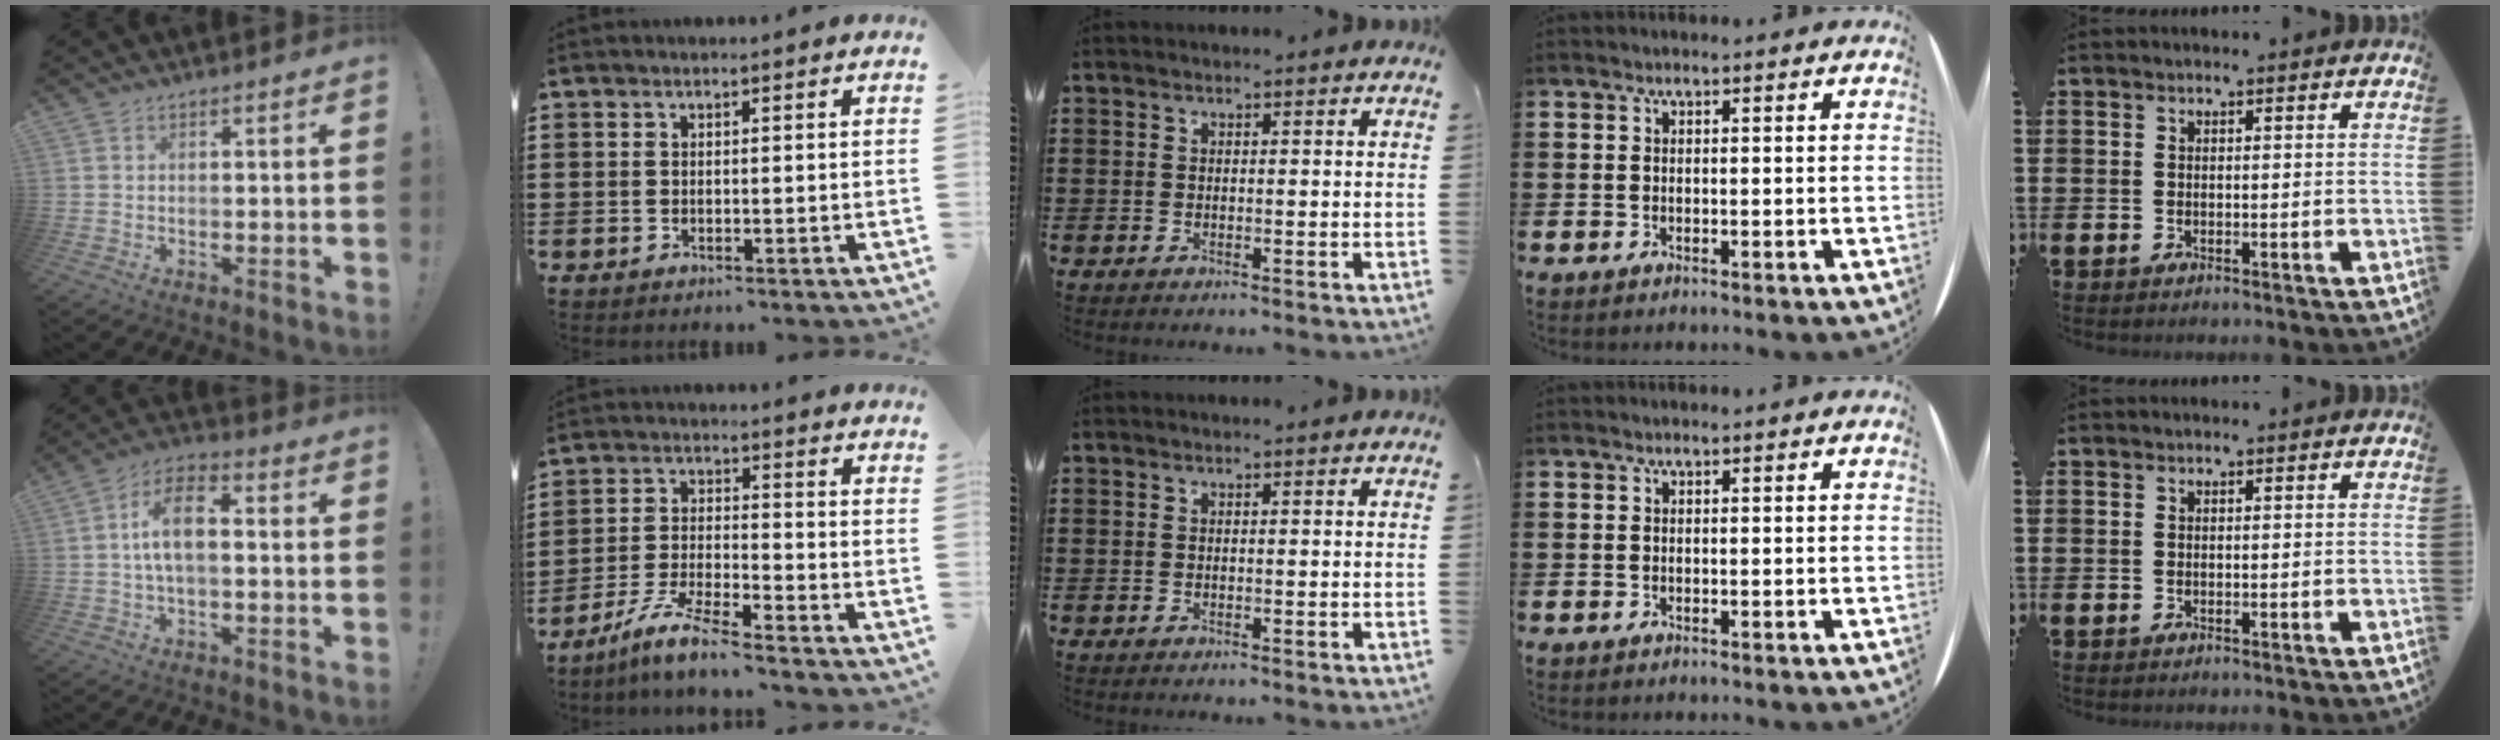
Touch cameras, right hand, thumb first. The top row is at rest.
{"thumb": {"total": 10.1, "force": [0.7, 4.7, 8.9], "torque": [-0.166, 0.010, 0.015]}, "index": {"total": 6.6, "force": [-5.8, -0.1, 3.0], "torque": [-0.077, -0.013, -0.118]}}